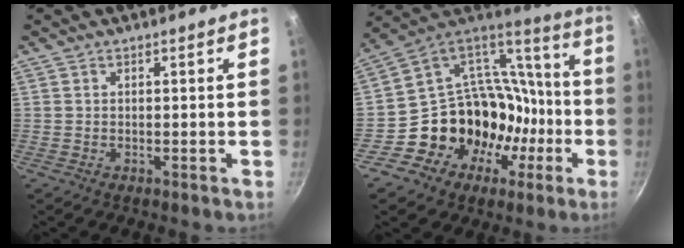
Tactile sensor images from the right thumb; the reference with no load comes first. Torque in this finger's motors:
{"motor_torque": [0.53, 0.53, 0.93, -0.87, 0.28]}